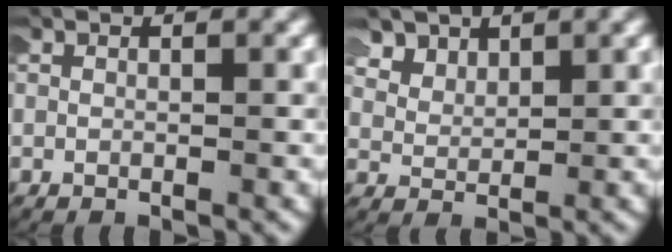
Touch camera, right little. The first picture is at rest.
{"total": 2.2, "force": [1.8, 1.1, 0.8], "torque": [-0.025, -0.004, 0.038]}